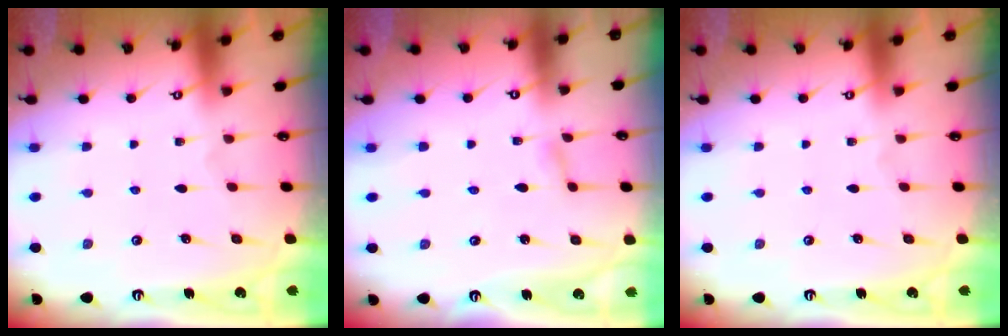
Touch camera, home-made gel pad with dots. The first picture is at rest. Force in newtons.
{"total": 1.1, "press": 1.1, "slide": 0.1}
{"total": 0.0}